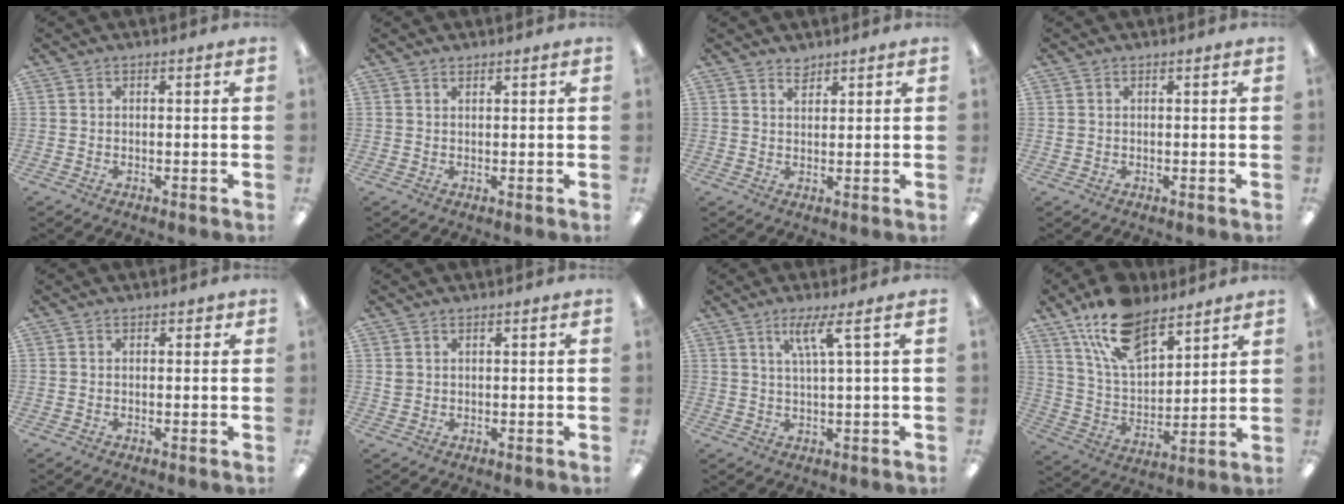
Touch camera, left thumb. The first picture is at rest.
{"total": 0.8, "force": [0.7, 0.2, 0.2], "torque": [-0.005, 0.000, 0.014]}
{"total": 2.2, "force": [2.1, 0.7, 0.4], "torque": [-0.003, -0.009, 0.037]}
{"total": 0.6, "force": [0.3, 0.5, 0.2], "torque": [-0.004, 0.003, 0.005]}
{"total": 0.9, "force": [0.5, 0.7, 0.4], "torque": [-0.009, 0.004, 0.008]}
{"total": 1.3, "force": [0.8, 0.8, 0.5], "torque": [-0.012, 0.002, 0.015]}
{"total": 5.6, "force": [2.6, 0.1, 4.9], "torque": [-0.104, -0.001, 0.041]}
{"total": 16.9, "force": [11.7, 8.1, 9.1], "torque": [-0.176, -0.048, 0.215]}